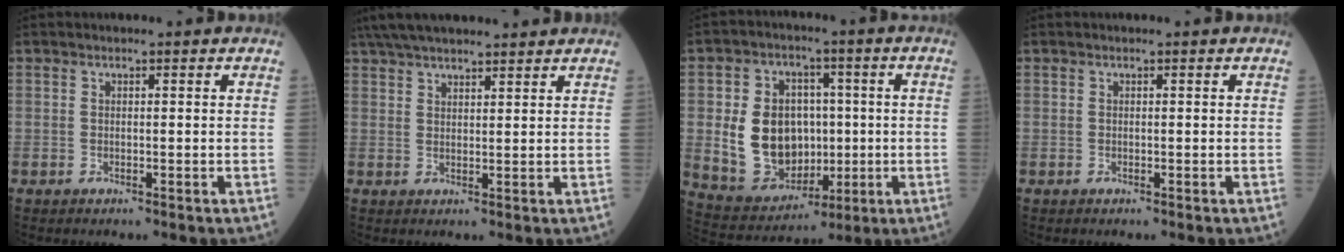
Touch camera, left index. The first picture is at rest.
{"total": 14.9, "force": [13.1, 2.9, 6.5], "torque": [-0.111, 0.052, 0.207]}
{"total": 13.0, "force": [-0.1, 10.0, 8.2], "torque": [-0.177, 0.022, 0.021]}
{"total": 0.0}